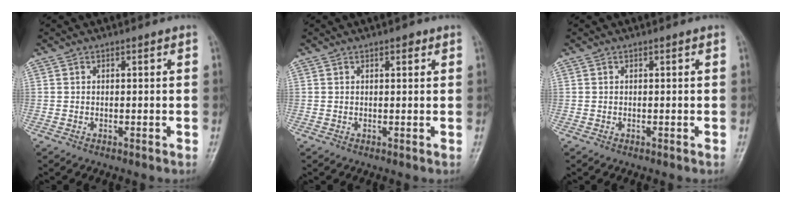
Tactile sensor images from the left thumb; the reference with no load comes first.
{"total": 1.4, "force": [0.8, 0.6, 1.0], "torque": [-0.008, -0.001, 0.009]}
{"total": 0.0}